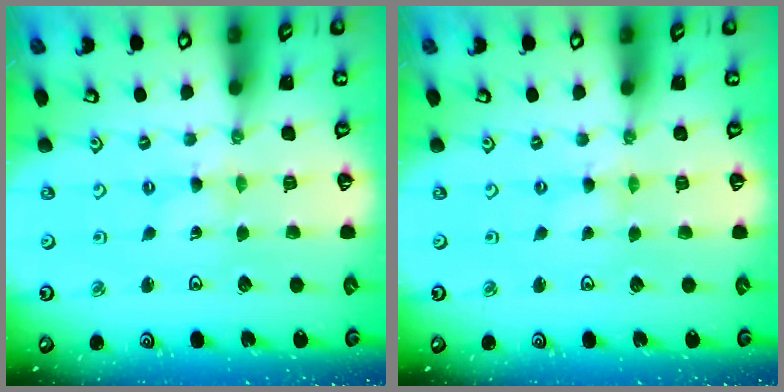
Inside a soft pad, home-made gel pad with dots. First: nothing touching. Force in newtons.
{"total": 0.0}